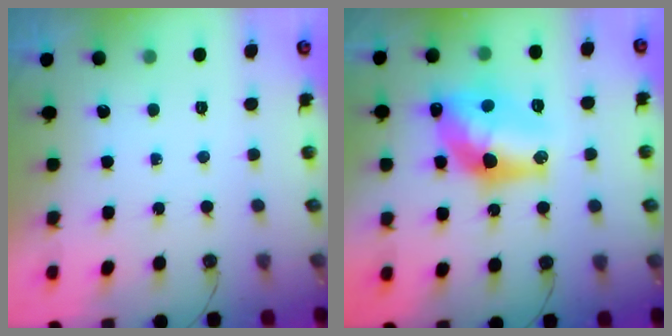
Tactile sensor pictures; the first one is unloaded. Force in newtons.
{"total": 16.3, "press": 16.2, "slide": 1.4}